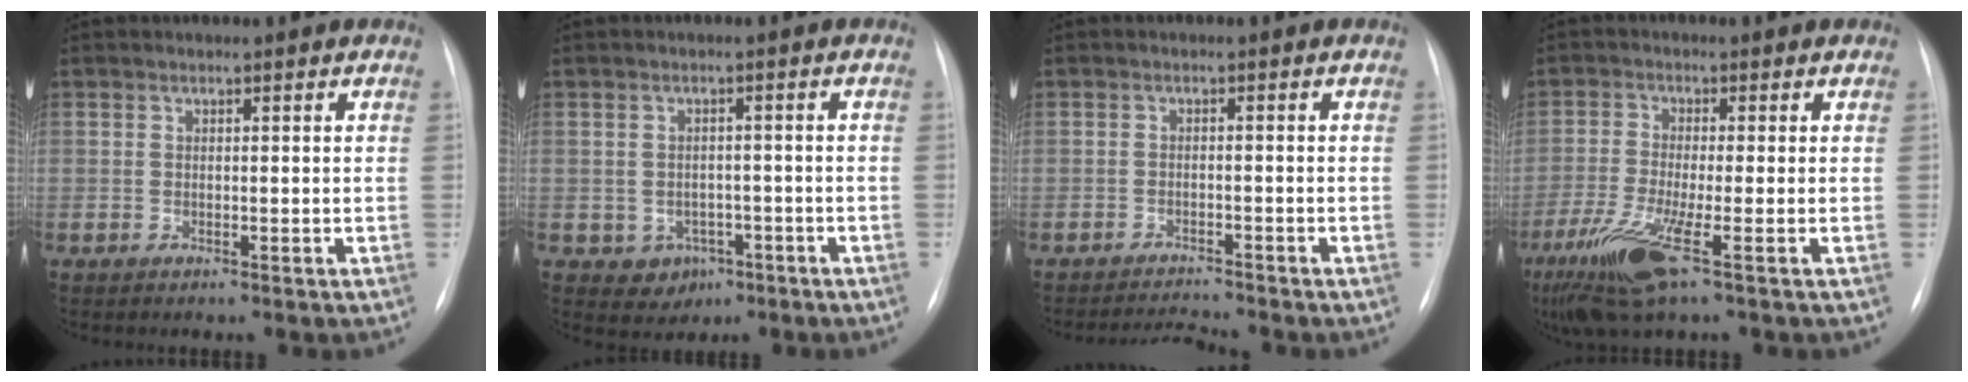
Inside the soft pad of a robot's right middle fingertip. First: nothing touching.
{"total": 4.1, "force": [-1.7, 3.5, 1.1], "torque": [-0.010, 0.010, -0.013]}
{"total": 3.2, "force": [-3.0, -1.1, -0.3], "torque": [-0.002, -0.016, -0.048]}
{"total": 9.0, "force": [-4.5, 0.5, 7.7], "torque": [-0.162, -0.030, -0.087]}